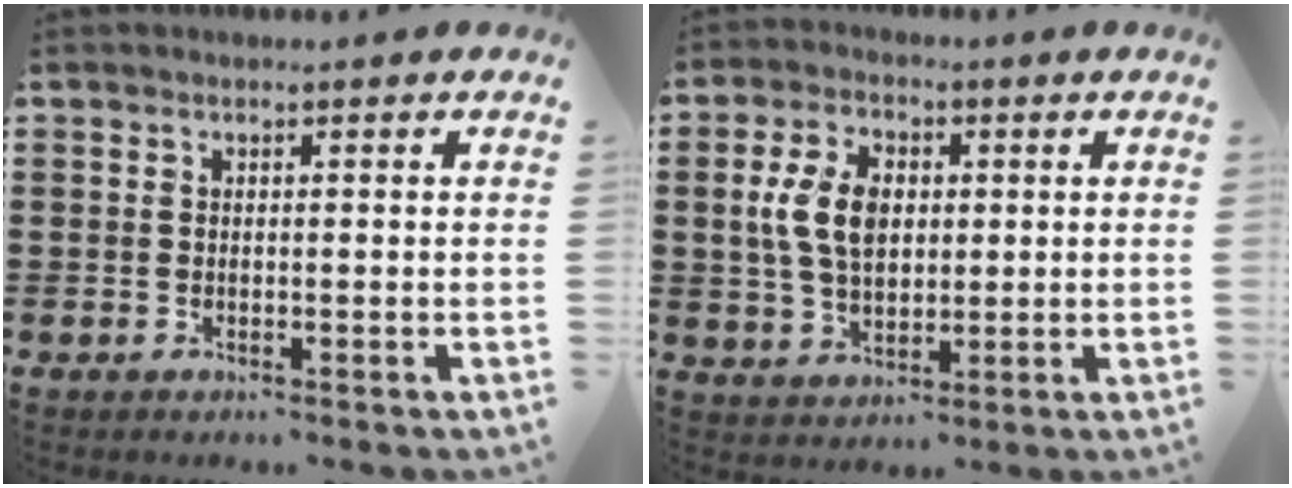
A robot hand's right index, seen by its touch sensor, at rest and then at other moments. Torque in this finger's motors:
{"motor_torque": [1.46, 0.48, 0.34, 0.21]}